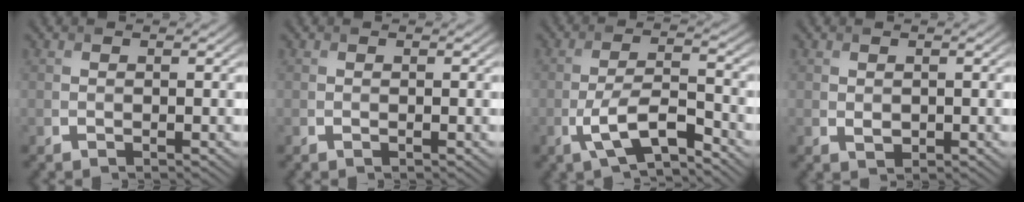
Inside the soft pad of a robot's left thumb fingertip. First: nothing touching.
{"total": 0.0}
{"total": 6.8, "force": [-3.7, 2.1, 5.3], "torque": [-0.110, 0.003, -0.073]}
{"total": 0.8, "force": [0.1, 0.6, 0.5], "torque": [-0.011, -0.006, 0.007]}